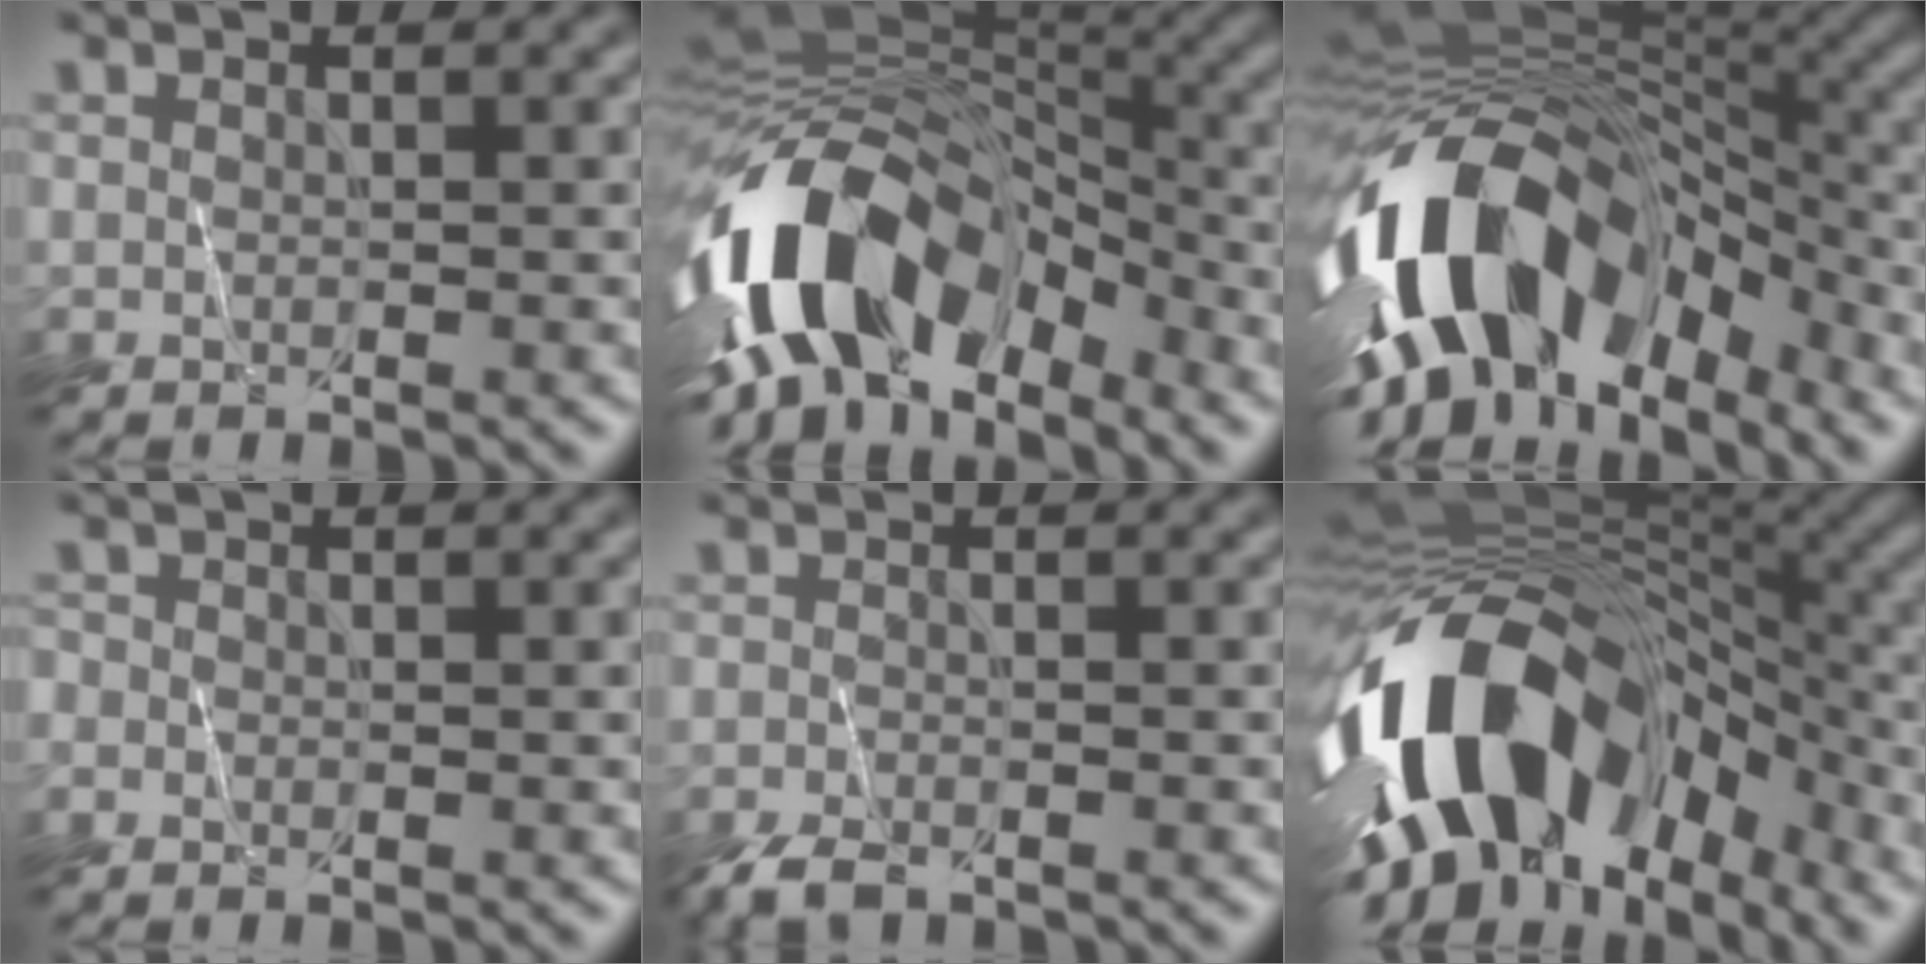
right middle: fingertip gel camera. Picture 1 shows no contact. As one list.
[{"total": 12.0, "force": [-7.4, 6.4, 6.9], "torque": [-0.124, 0.012, -0.138]}, {"total": 13.4, "force": [-7.3, 7.0, 8.7], "torque": [-0.158, 0.011, -0.126]}, {"total": 0.8, "force": [-0.5, 0.6, 0.1], "torque": [-0.002, -0.003, -0.009]}, {"total": 2.9, "force": [-2.6, 0.8, 1.0], "torque": [-0.022, -0.008, -0.049]}, {"total": 14.4, "force": [-7.2, 8.2, 9.4], "torque": [-0.164, -0.014, -0.118]}]